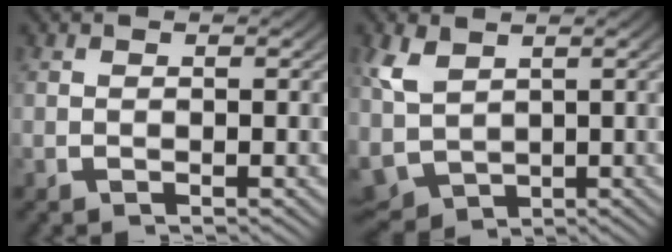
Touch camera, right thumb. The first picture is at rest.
{"total": 7.2, "force": [-0.6, 5.7, 4.3], "torque": [-0.110, -0.040, 0.022]}